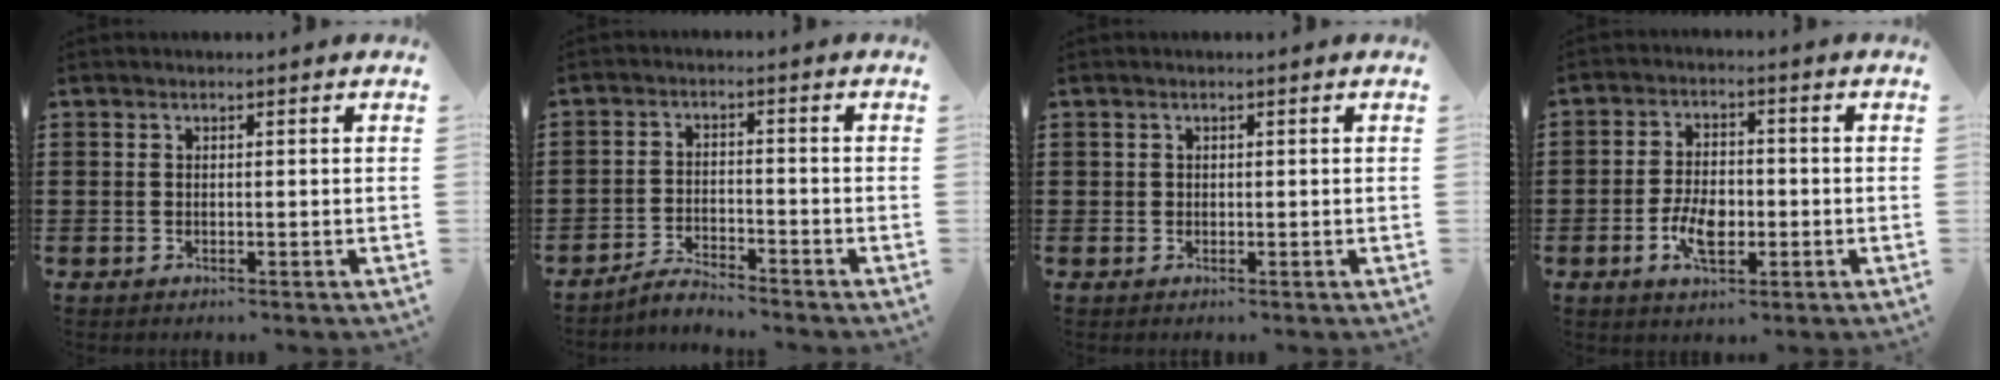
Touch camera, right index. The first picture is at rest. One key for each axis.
{"total": 3.0, "fx": -3.0, "fy": 0.2, "fz": 0.2, "tx": -0.009, "ty": 0.006, "tz": -0.063}
{"total": 0.6, "fx": 0.3, "fy": 0.6, "fz": 0.0, "tx": -0.002, "ty": 0.004, "tz": 0.005}
{"total": 6.2, "fx": -1.7, "fy": 3.4, "fz": 4.9, "tx": -0.105, "ty": 0.003, "tz": -0.033}